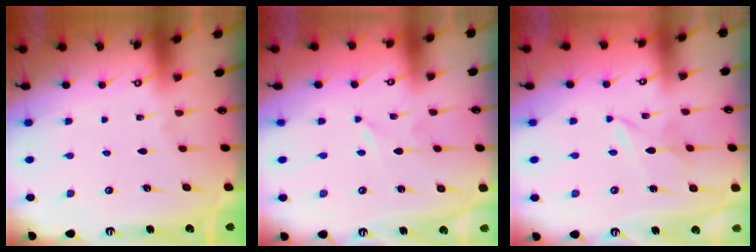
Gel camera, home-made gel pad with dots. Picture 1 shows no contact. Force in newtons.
{"total": 0.0}
{"total": 2.6, "press": 2.6, "slide": 0.2}